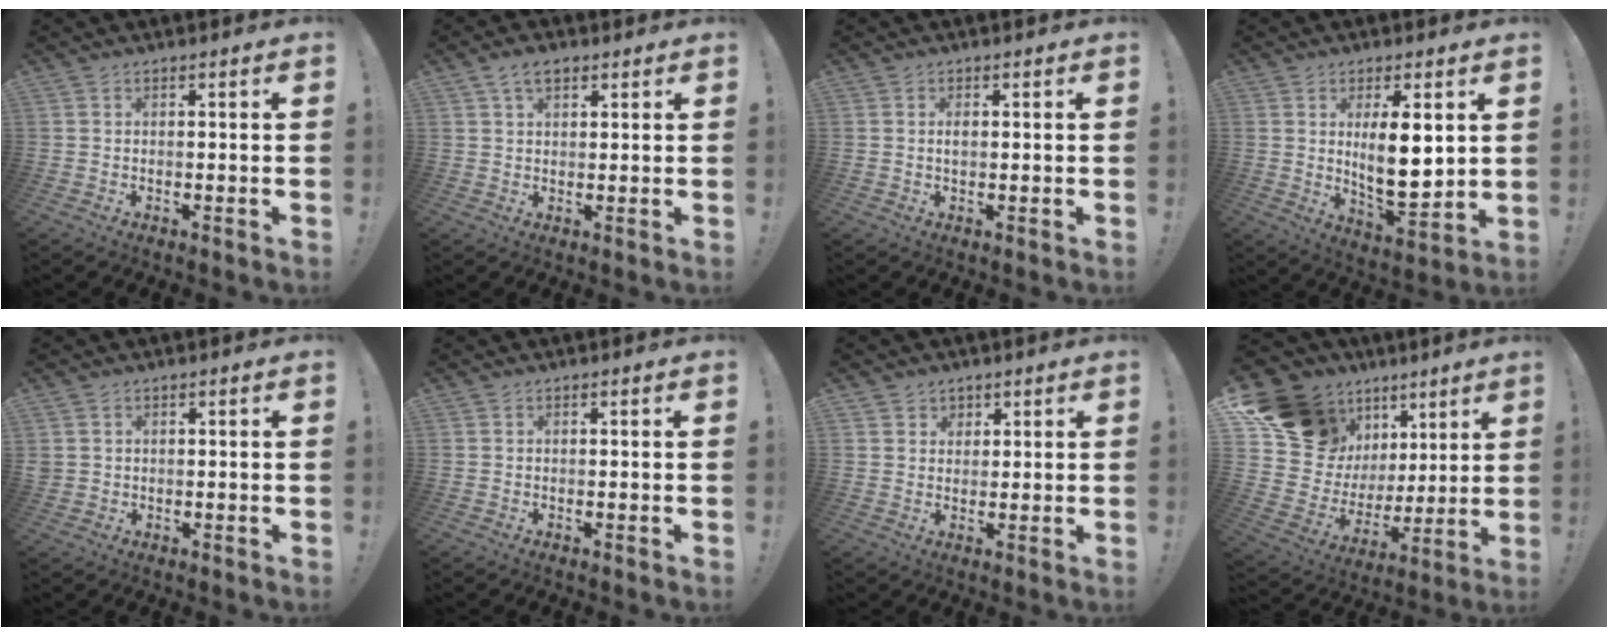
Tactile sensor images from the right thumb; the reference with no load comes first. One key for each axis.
{"total": 5.0, "fx": 2.7, "fy": 2.9, "fz": 3.1, "tx": -0.055, "ty": -0.001, "tz": 0.051}
{"total": 1.1, "fx": -0.1, "fy": 0.6, "fz": 0.9, "tx": -0.018, "ty": 0.003, "tz": -0.004}
{"total": 12.2, "fx": 2.8, "fy": 4.5, "fz": 11.0, "tx": -0.188, "ty": -0.026, "tz": 0.043}
{"total": 1.9, "fx": 0.7, "fy": 1.7, "fz": 0.6, "tx": -0.006, "ty": -0.002, "tz": 0.014}
{"total": 0.0}
{"total": 3.4, "fx": 2.1, "fy": 2.6, "fz": 0.3, "tx": 0.004, "ty": -0.013, "tz": 0.036}
{"total": 19.5, "fx": 11.6, "fy": 13.5, "fz": 7.9, "tx": -0.125, "ty": -0.079, "tz": 0.247}